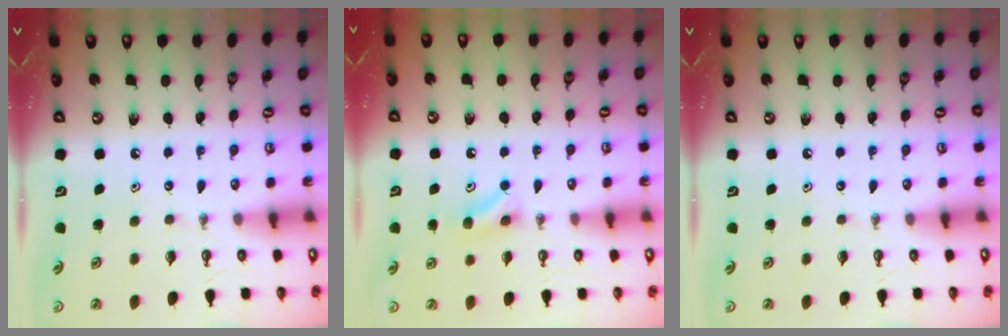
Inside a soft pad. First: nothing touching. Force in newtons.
{"total": 5.1, "press": 4.9, "slide": 1.4}
{"total": 0.0}